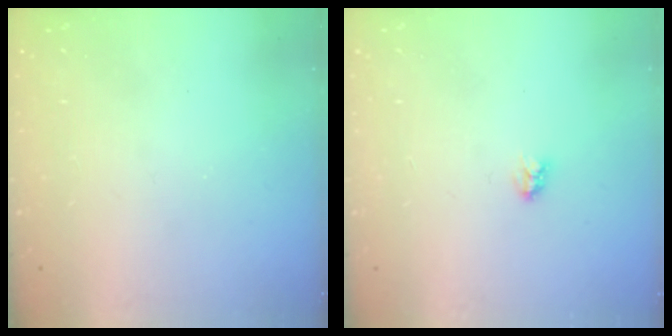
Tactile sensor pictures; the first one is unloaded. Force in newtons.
{"total": 2.9, "press": 2.9, "slide": 0.3}